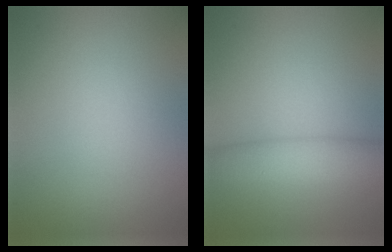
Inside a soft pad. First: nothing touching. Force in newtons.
{"total": 4.6, "press": 4.6, "slide": 0.1}